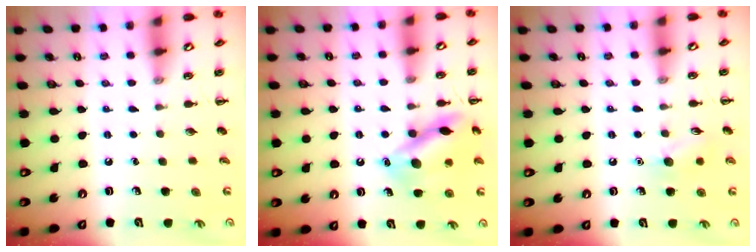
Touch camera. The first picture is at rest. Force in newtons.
{"total": 13.5, "press": 13.4, "slide": 1.6}
{"total": 7.9, "press": 7.8, "slide": 1.7}